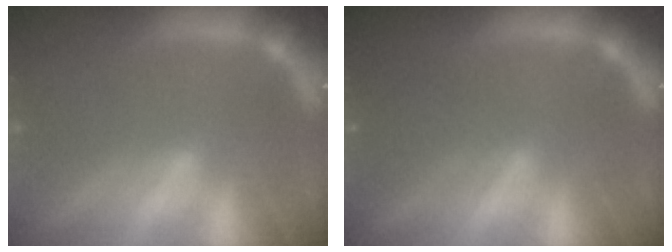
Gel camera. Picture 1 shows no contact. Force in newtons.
{"total": 2.5}